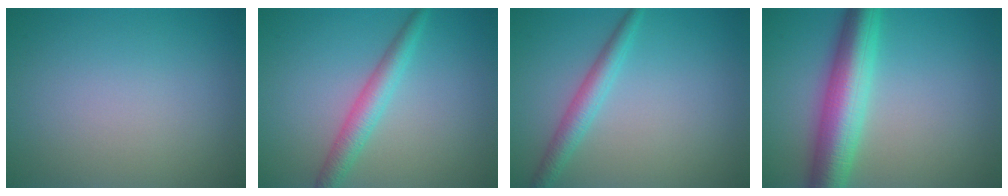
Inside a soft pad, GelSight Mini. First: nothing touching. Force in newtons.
{"total": 2.9, "press": 2.9, "slide": 0.0}
{"total": 2.5, "press": 2.5, "slide": 0.1}
{"total": 7.3, "press": 7.3, "slide": 0.1}